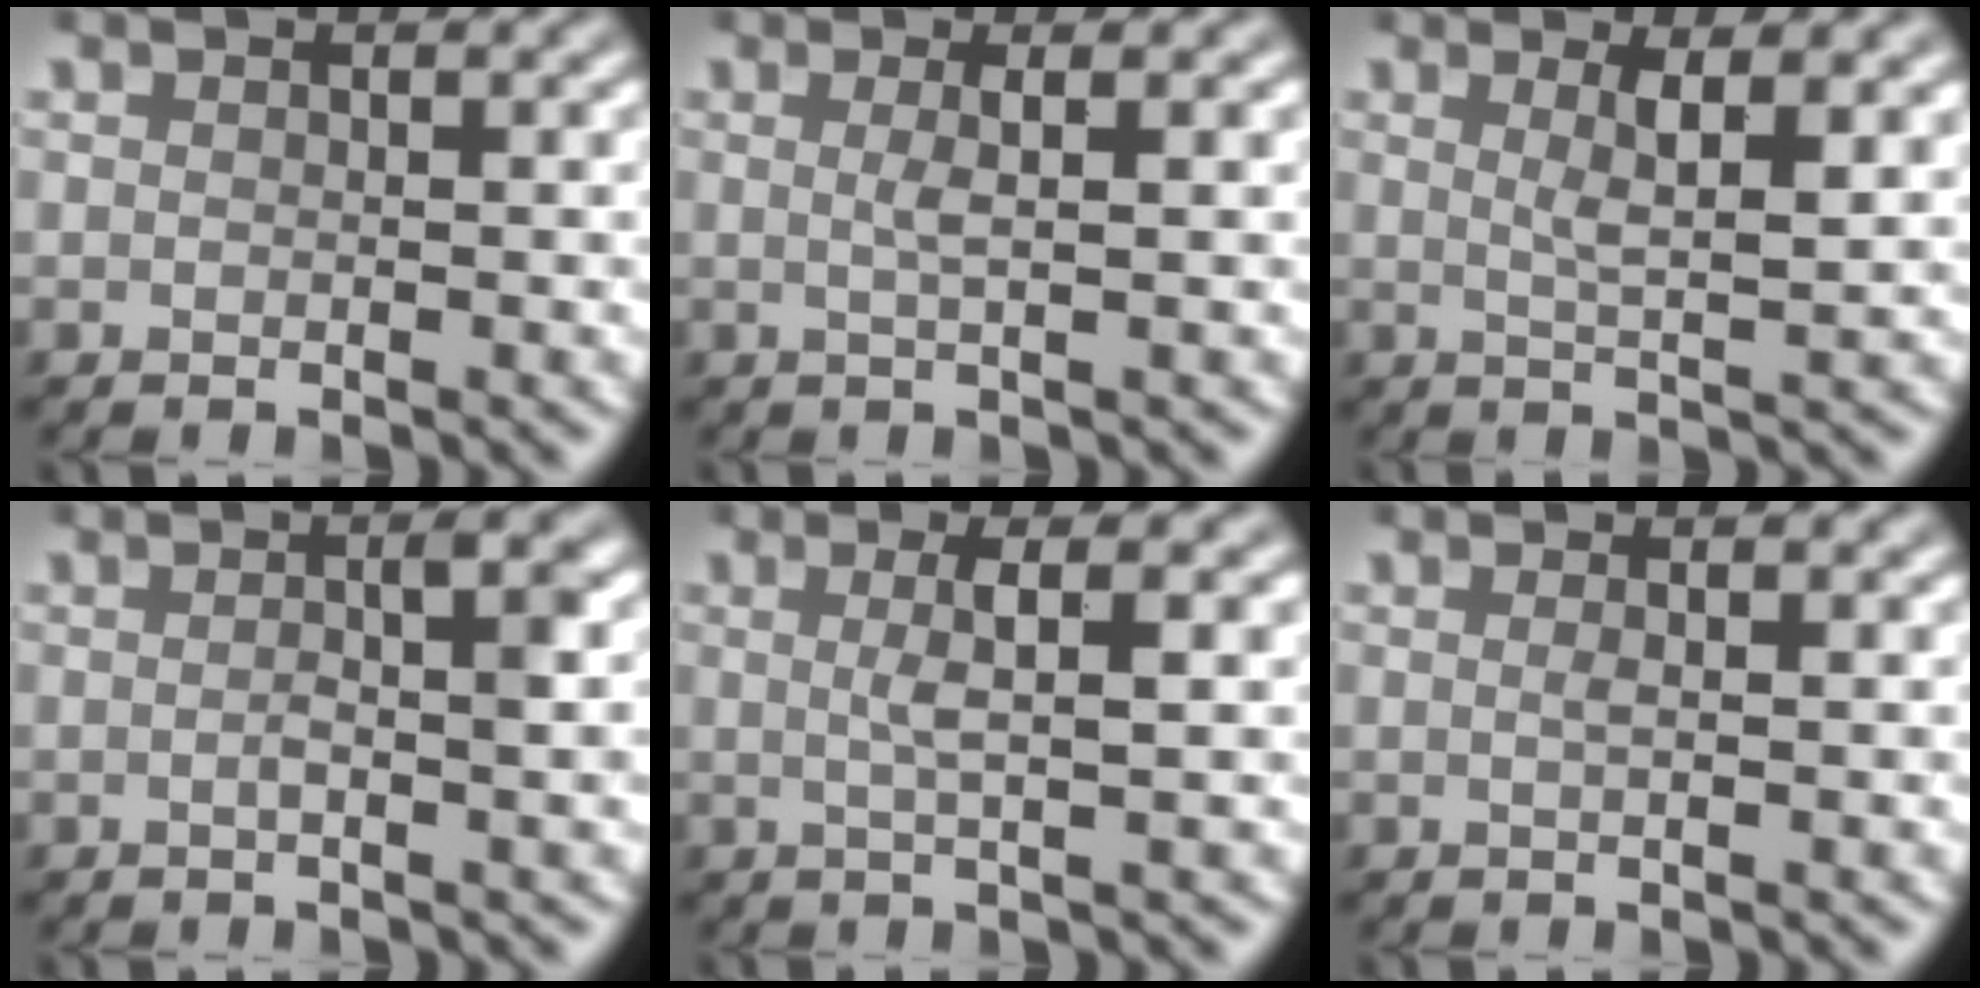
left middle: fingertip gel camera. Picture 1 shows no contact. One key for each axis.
{"total": 1.8, "fx": 0.3, "fy": 0.5, "fz": 1.7, "tx": -0.028, "ty": 0.000, "tz": -0.001}
{"total": 3.3, "fx": 1.2, "fy": 0.8, "fz": 3.0, "tx": -0.038, "ty": -0.004, "tz": 0.018}
{"total": 3.2, "fx": 0.0, "fy": 0.6, "fz": 3.1, "tx": -0.046, "ty": 0.007, "tz": -0.005}
{"total": 3.1, "fx": 0.5, "fy": 0.7, "fz": 3.0, "tx": -0.044, "ty": 0.001, "tz": 0.003}
{"total": 0.9, "fx": 0.1, "fy": 0.2, "fz": 0.8, "tx": -0.012, "ty": 0.002, "tz": -0.002}